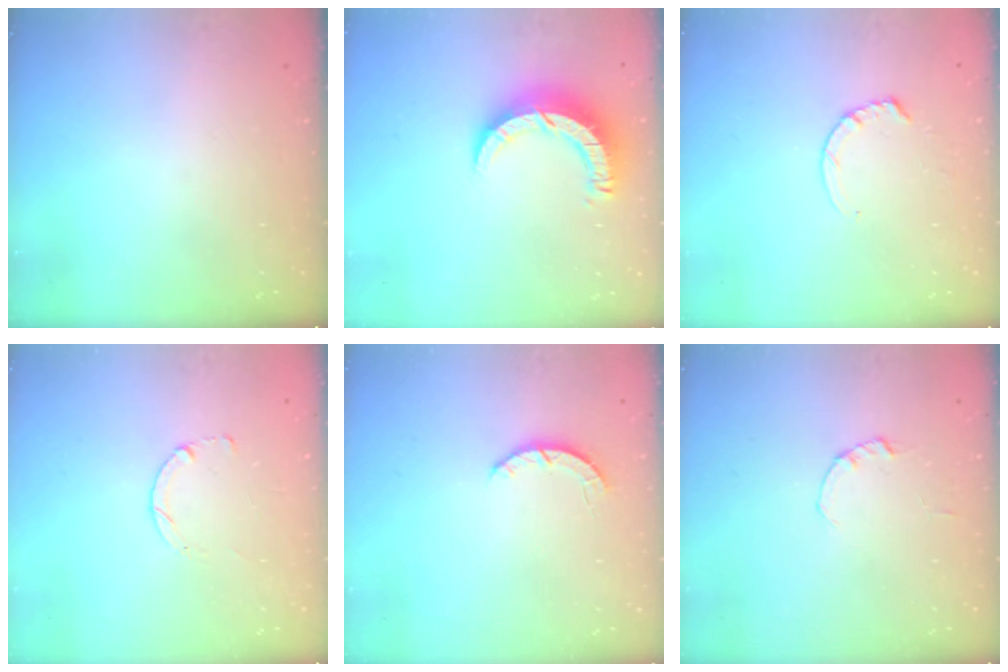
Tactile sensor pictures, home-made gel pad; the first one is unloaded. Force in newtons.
{"total": 9.3, "press": 9.2, "slide": 0.9}
{"total": 4.8, "press": 4.7, "slide": 0.4}
{"total": 0.0}
{"total": 2.8, "press": 2.8, "slide": 0.4}
{"total": 0.0}